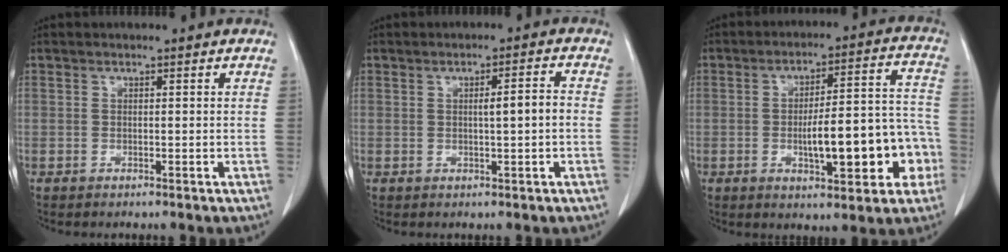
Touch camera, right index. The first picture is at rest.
{"total": 3.9, "force": [-0.1, 0.7, 3.9], "torque": [-0.070, 0.011, 0.004]}
{"total": 15.9, "force": [-4.1, 4.8, 14.6], "torque": [-0.197, 0.040, -0.049]}